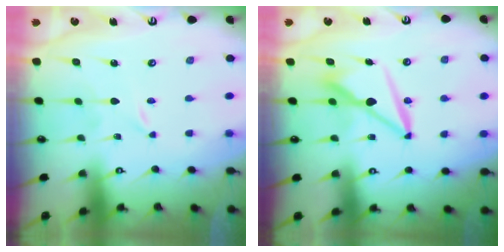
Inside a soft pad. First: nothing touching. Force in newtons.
{"total": 8.7, "press": 8.6, "slide": 1.5}